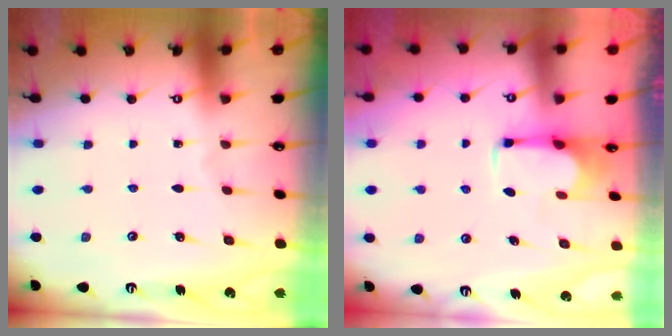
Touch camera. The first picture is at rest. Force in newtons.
{"total": 1.7, "press": 1.5, "slide": 0.7}